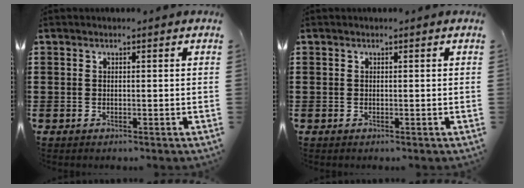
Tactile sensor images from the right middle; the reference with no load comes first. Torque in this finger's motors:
{"motor_torque": [0.06, -0.19, 0.00, 0.01]}